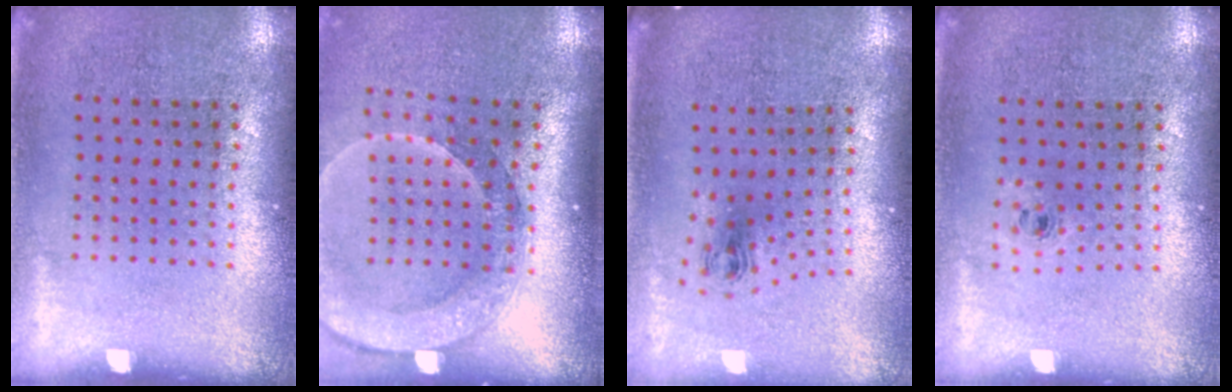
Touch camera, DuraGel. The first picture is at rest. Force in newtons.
{"total": 2.5, "press": 2.0, "slide": 1.5}
{"total": 1.0, "press": 0.5, "slide": 0.9}
{"total": 0.6, "press": 0.3, "slide": 0.5}